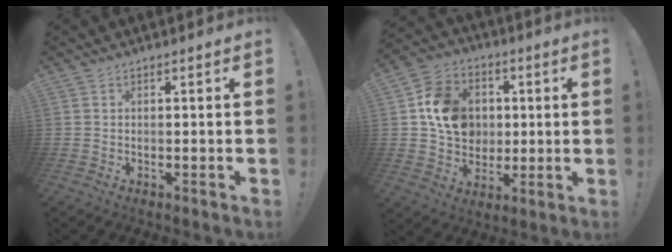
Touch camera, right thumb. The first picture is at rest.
{"total": 14.9, "force": [2.1, 12.8, 7.5], "torque": [-0.108, 0.009, 0.051]}